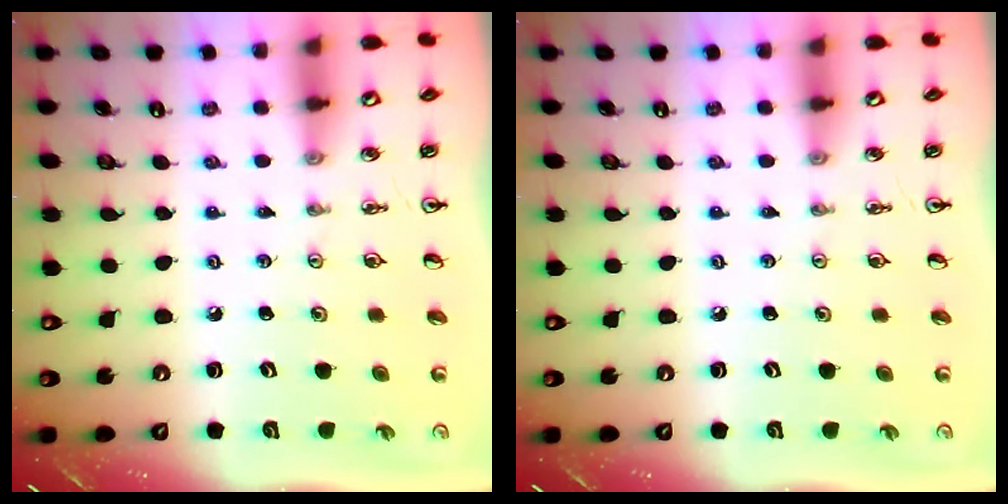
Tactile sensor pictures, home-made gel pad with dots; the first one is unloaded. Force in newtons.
{"total": 0.0}